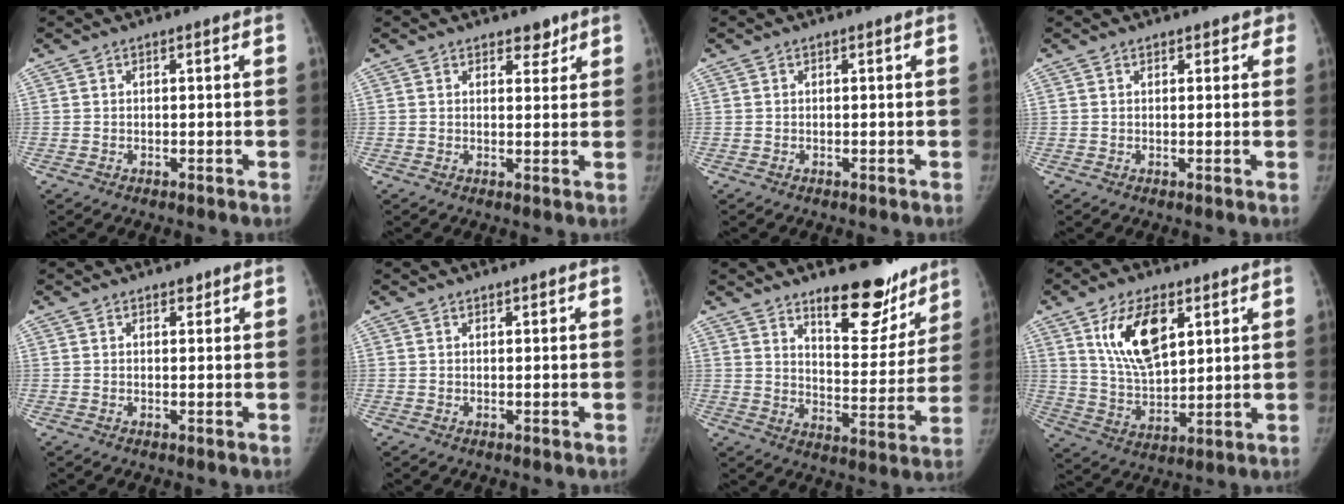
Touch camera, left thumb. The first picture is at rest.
{"total": 2.6, "force": [2.0, 1.4, 0.9], "torque": [0.006, -0.013, 0.027]}
{"total": 0.0}
{"total": 2.1, "force": [1.5, 1.3, 0.6], "torque": [0.023, -0.003, 0.010]}
{"total": 1.1, "force": [0.8, 0.6, 0.4], "torque": [0.001, -0.005, 0.009]}
{"total": 0.5, "force": [0.4, 0.2, 0.1], "torque": [-0.002, -0.004, 0.006]}
{"total": 14.7, "force": [11.1, 5.8, 7.8], "torque": [-0.052, -0.090, 0.165]}
{"total": 13.5, "force": [5.8, 6.9, 10.1], "torque": [-0.158, -0.027, 0.116]}